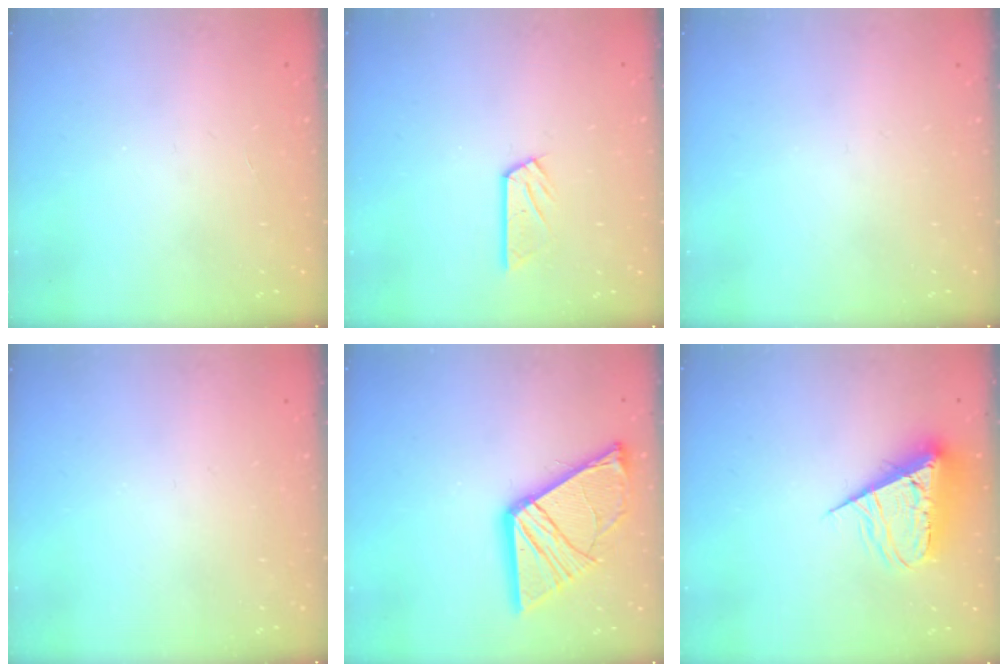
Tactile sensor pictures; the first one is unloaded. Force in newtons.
{"total": 4.5, "press": 4.5, "slide": 0.2}
{"total": 0.0}
{"total": 0.0}
{"total": 18.2, "press": 18.1, "slide": 2.0}
{"total": 10.2, "press": 10.2, "slide": 0.6}